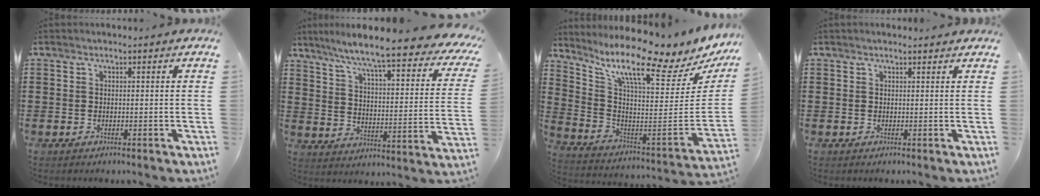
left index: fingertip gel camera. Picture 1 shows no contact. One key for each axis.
{"total": 8.8, "fx": 7.1, "fy": -0.3, "fz": 5.2, "tx": -0.118, "ty": -0.056, "tz": 0.110}
{"total": 10.5, "fx": 7.7, "fy": 0.3, "fz": 7.1, "tx": -0.148, "ty": -0.081, "tz": 0.116}
{"total": 0.8, "fx": 0.7, "fy": 0.3, "fz": 0.3, "tx": -0.007, "ty": 0.002, "tz": 0.013}